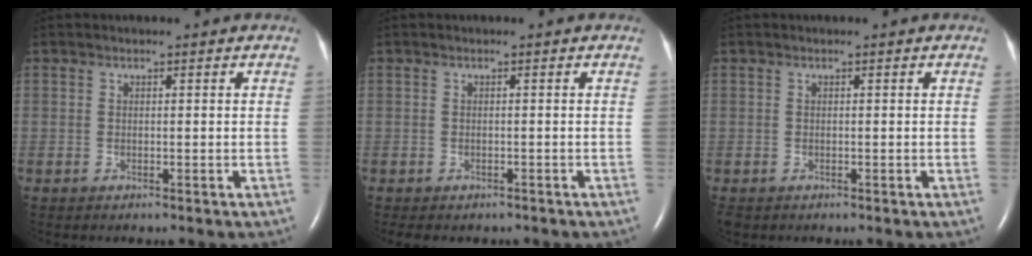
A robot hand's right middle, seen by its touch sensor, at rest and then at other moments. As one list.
[{"total": 4.1, "force": [-3.4, 1.9, 1.3], "torque": [-0.016, -0.001, -0.038]}, {"total": 1.1, "force": [-0.8, 0.6, 0.4], "torque": [-0.009, -0.001, -0.010]}]